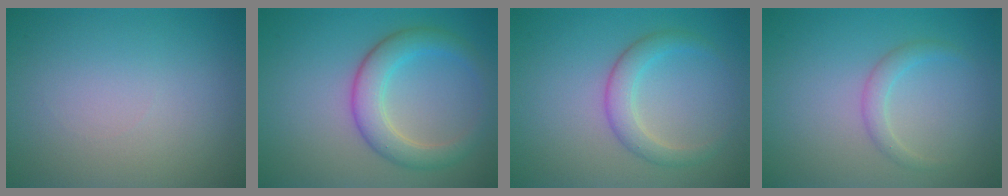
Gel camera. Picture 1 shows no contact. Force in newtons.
{"total": 4.3, "press": 4.3, "slide": 0.3}
{"total": 2.7, "press": 2.7, "slide": 0.2}
{"total": 1.5, "press": 1.5, "slide": 0.1}